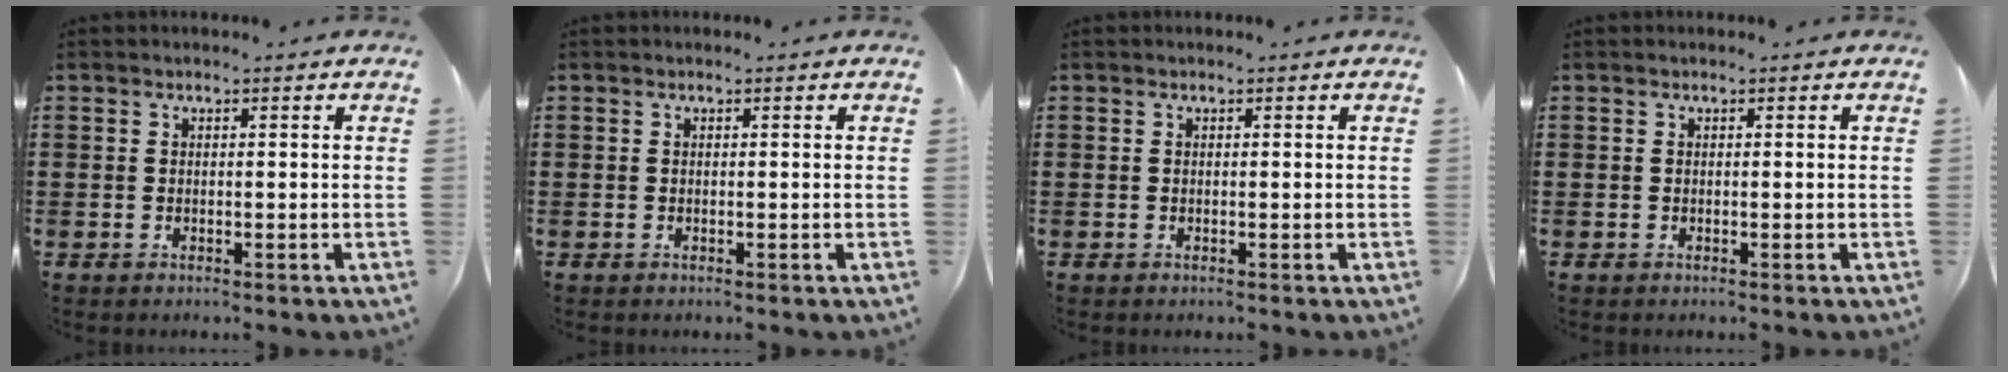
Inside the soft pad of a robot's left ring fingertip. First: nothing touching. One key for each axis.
{"total": 0.0}
{"total": 0.0}
{"total": 0.0}